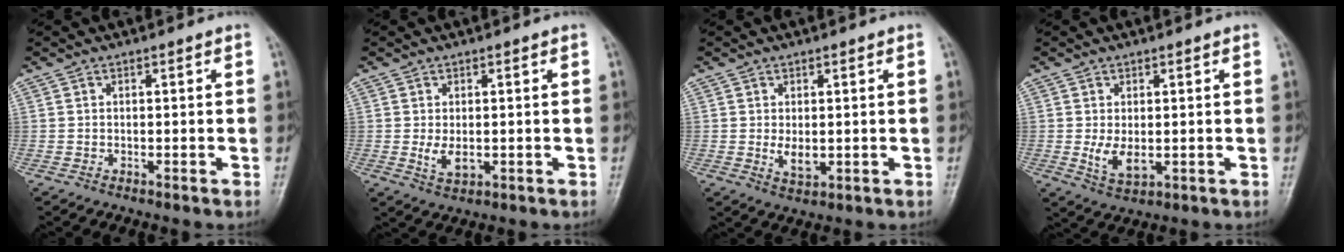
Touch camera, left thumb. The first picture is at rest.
{"total": 3.4, "force": [0.0, 2.0, 2.7], "torque": [-0.045, -0.009, 0.007]}
{"total": 3.3, "force": [0.3, 2.0, 2.6], "torque": [-0.038, -0.010, 0.012]}
{"total": 4.5, "force": [0.1, 2.6, 3.6], "torque": [-0.062, -0.013, 0.012]}